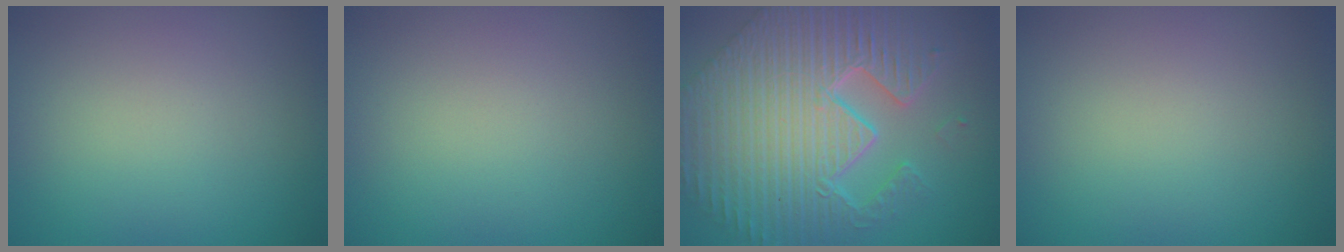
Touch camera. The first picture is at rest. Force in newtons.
{"total": 0.0}
{"total": 12.5, "press": 8.2, "slide": 9.5}
{"total": 0.0}